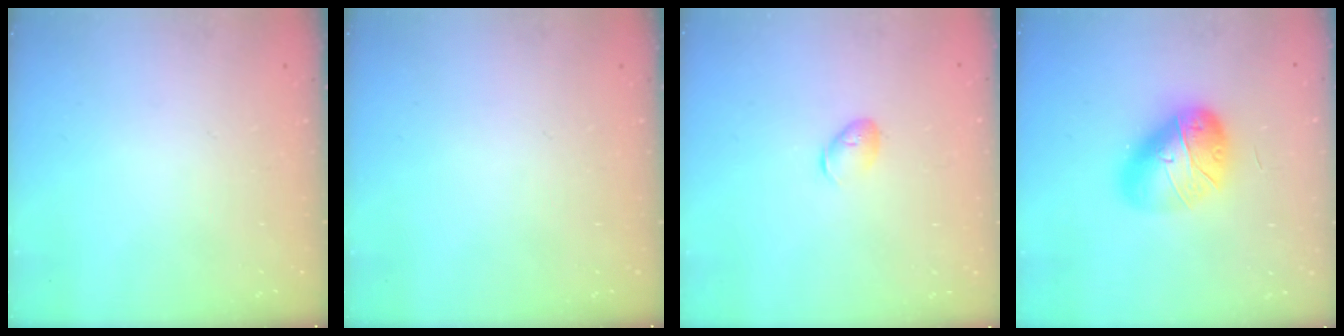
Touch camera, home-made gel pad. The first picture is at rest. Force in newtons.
{"total": 0.0}
{"total": 5.3, "press": 5.2, "slide": 1.3}
{"total": 15.7, "press": 15.7, "slide": 0.9}